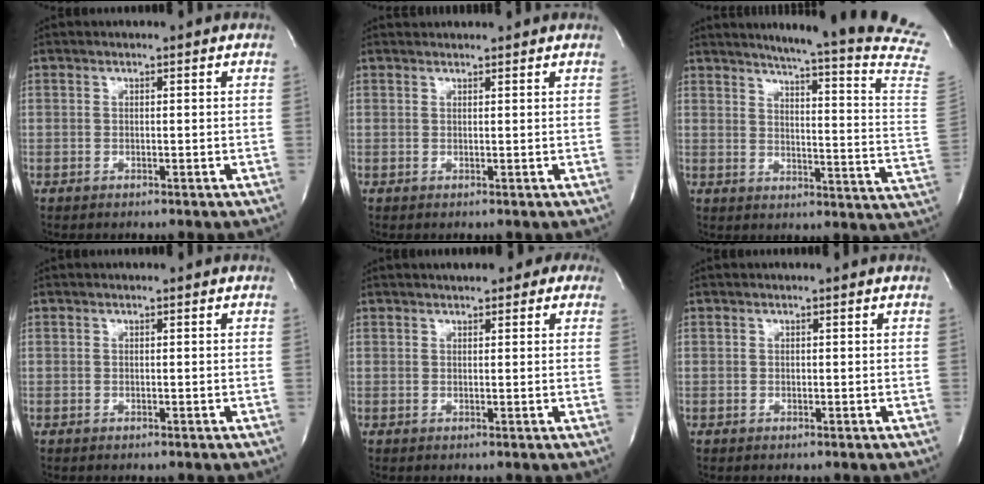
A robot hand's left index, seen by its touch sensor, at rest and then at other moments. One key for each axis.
{"total": 2.6, "fx": 2.6, "fy": 0.3, "fz": 0.2, "tx": -0.009, "ty": 0.023, "tz": 0.036}
{"total": 23.7, "fx": 20.1, "fy": -1.7, "fz": 12.3, "tx": -0.169, "ty": -0.111, "tz": 0.233}
{"total": 0.0}
{"total": 7.2, "fx": 5.2, "fy": 3.0, "fz": 4.0, "tx": -0.045, "ty": 0.014, "tz": 0.058}
{"total": 0.0}